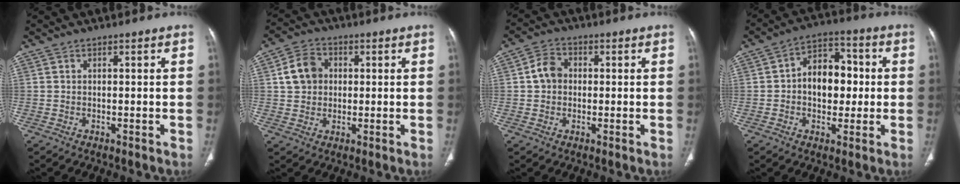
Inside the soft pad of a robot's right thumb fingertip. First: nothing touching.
{"total": 7.0, "force": [1.1, 5.9, 3.7], "torque": [-0.052, 0.008, 0.015]}
{"total": 4.9, "force": [0.2, 4.1, 2.6], "torque": [-0.035, 0.013, -0.003]}
{"total": 11.1, "force": [0.1, 7.8, 7.9], "torque": [-0.078, 0.026, -0.006]}